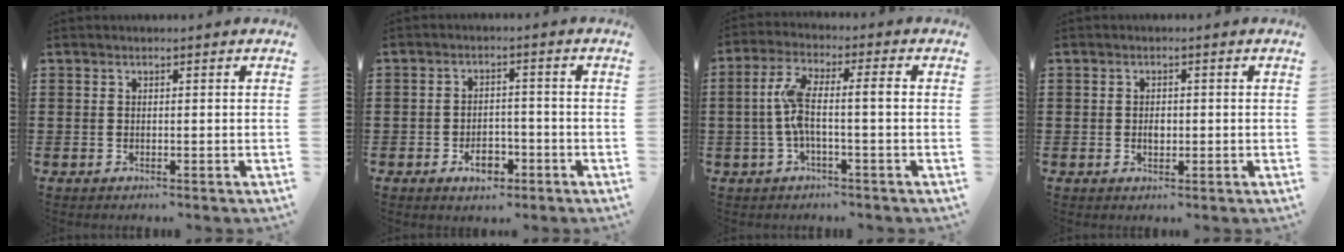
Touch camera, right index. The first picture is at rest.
{"total": 4.7, "force": [-2.5, 2.7, 2.9], "torque": [-0.041, 0.006, -0.047]}
{"total": 6.4, "force": [-0.7, 1.3, 6.3], "torque": [-0.135, -0.002, -0.023]}
{"total": 1.7, "force": [-0.1, 0.9, 1.5], "torque": [-0.031, 0.001, -0.002]}